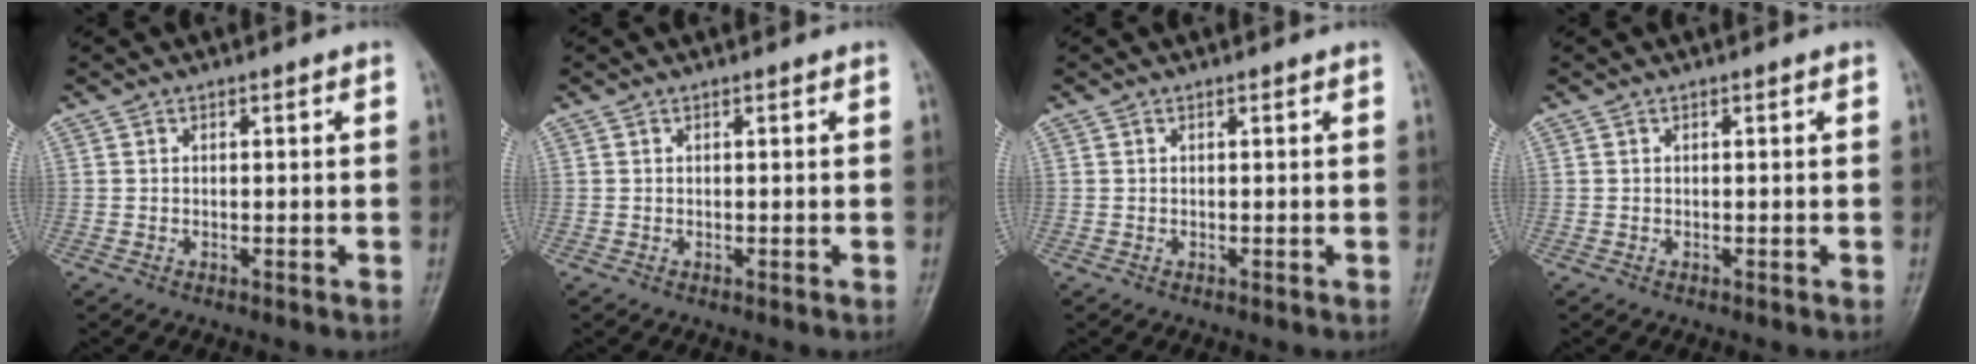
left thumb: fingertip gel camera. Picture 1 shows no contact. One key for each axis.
{"total": 0.0}
{"total": 0.0}
{"total": 0.0}